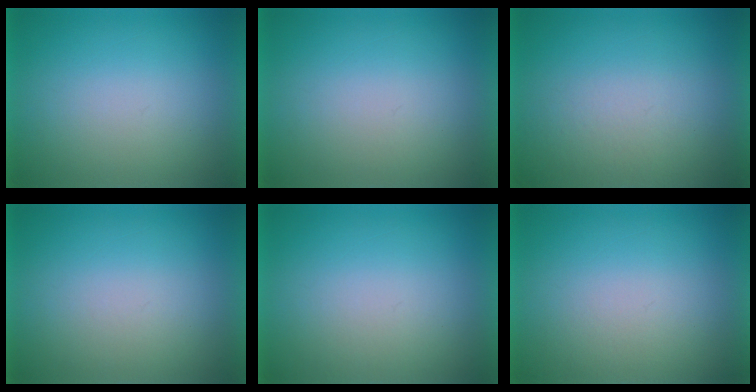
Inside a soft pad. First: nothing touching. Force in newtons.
{"total": 1.1}
{"total": 4.6}
{"total": 1.1}
{"total": 1.0}
{"total": 2.0}